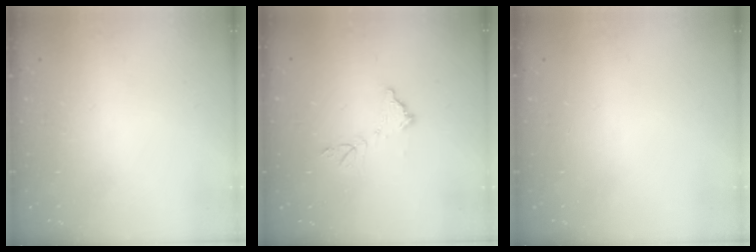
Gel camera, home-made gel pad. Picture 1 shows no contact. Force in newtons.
{"total": 9.4, "press": 9.4, "slide": 0.4}
{"total": 0.0}